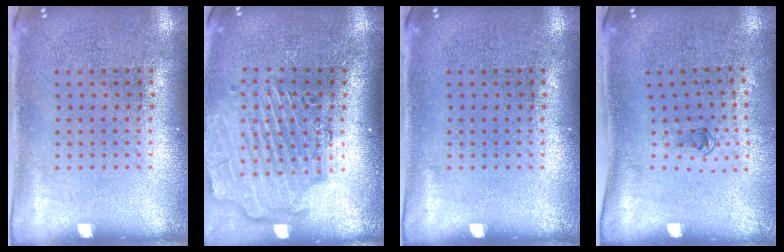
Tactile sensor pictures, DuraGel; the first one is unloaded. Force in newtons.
{"total": 2.8, "press": 2.3, "slide": 1.6}
{"total": 0.0}
{"total": 0.7, "press": 0.4, "slide": 0.6}